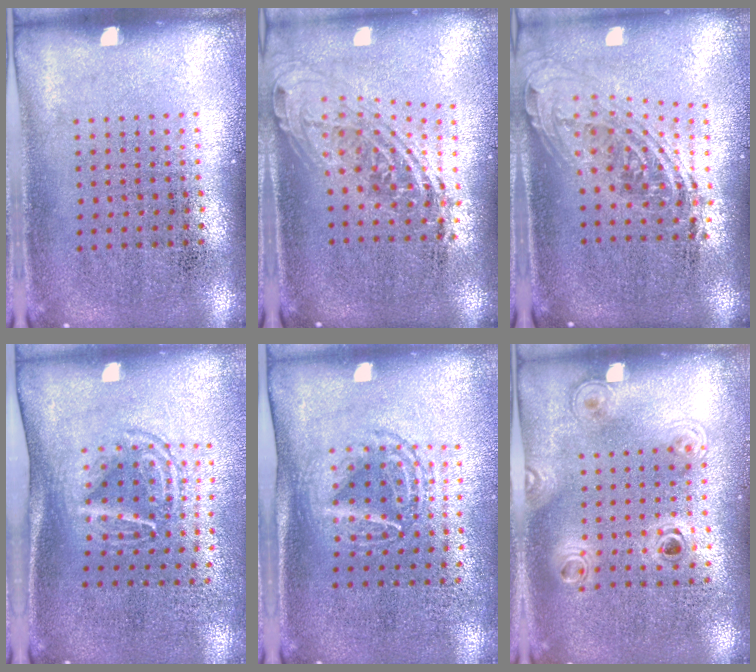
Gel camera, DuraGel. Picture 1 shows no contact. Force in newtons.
{"total": 2.0, "press": 1.5, "slide": 1.2}
{"total": 2.0, "press": 1.6, "slide": 1.3}
{"total": 1.7, "press": 1.1, "slide": 1.2}
{"total": 1.6, "press": 1.3, "slide": 0.9}
{"total": 1.2, "press": 1.1, "slide": 0.6}